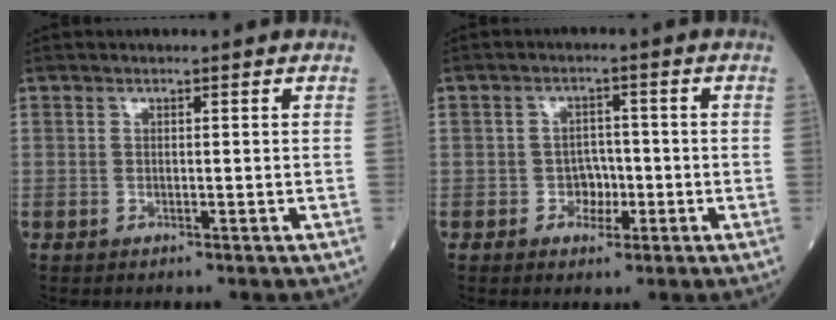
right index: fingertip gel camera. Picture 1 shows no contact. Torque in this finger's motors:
{"motor_torque": [-0.09, 0.06, -0.37, -0.21]}